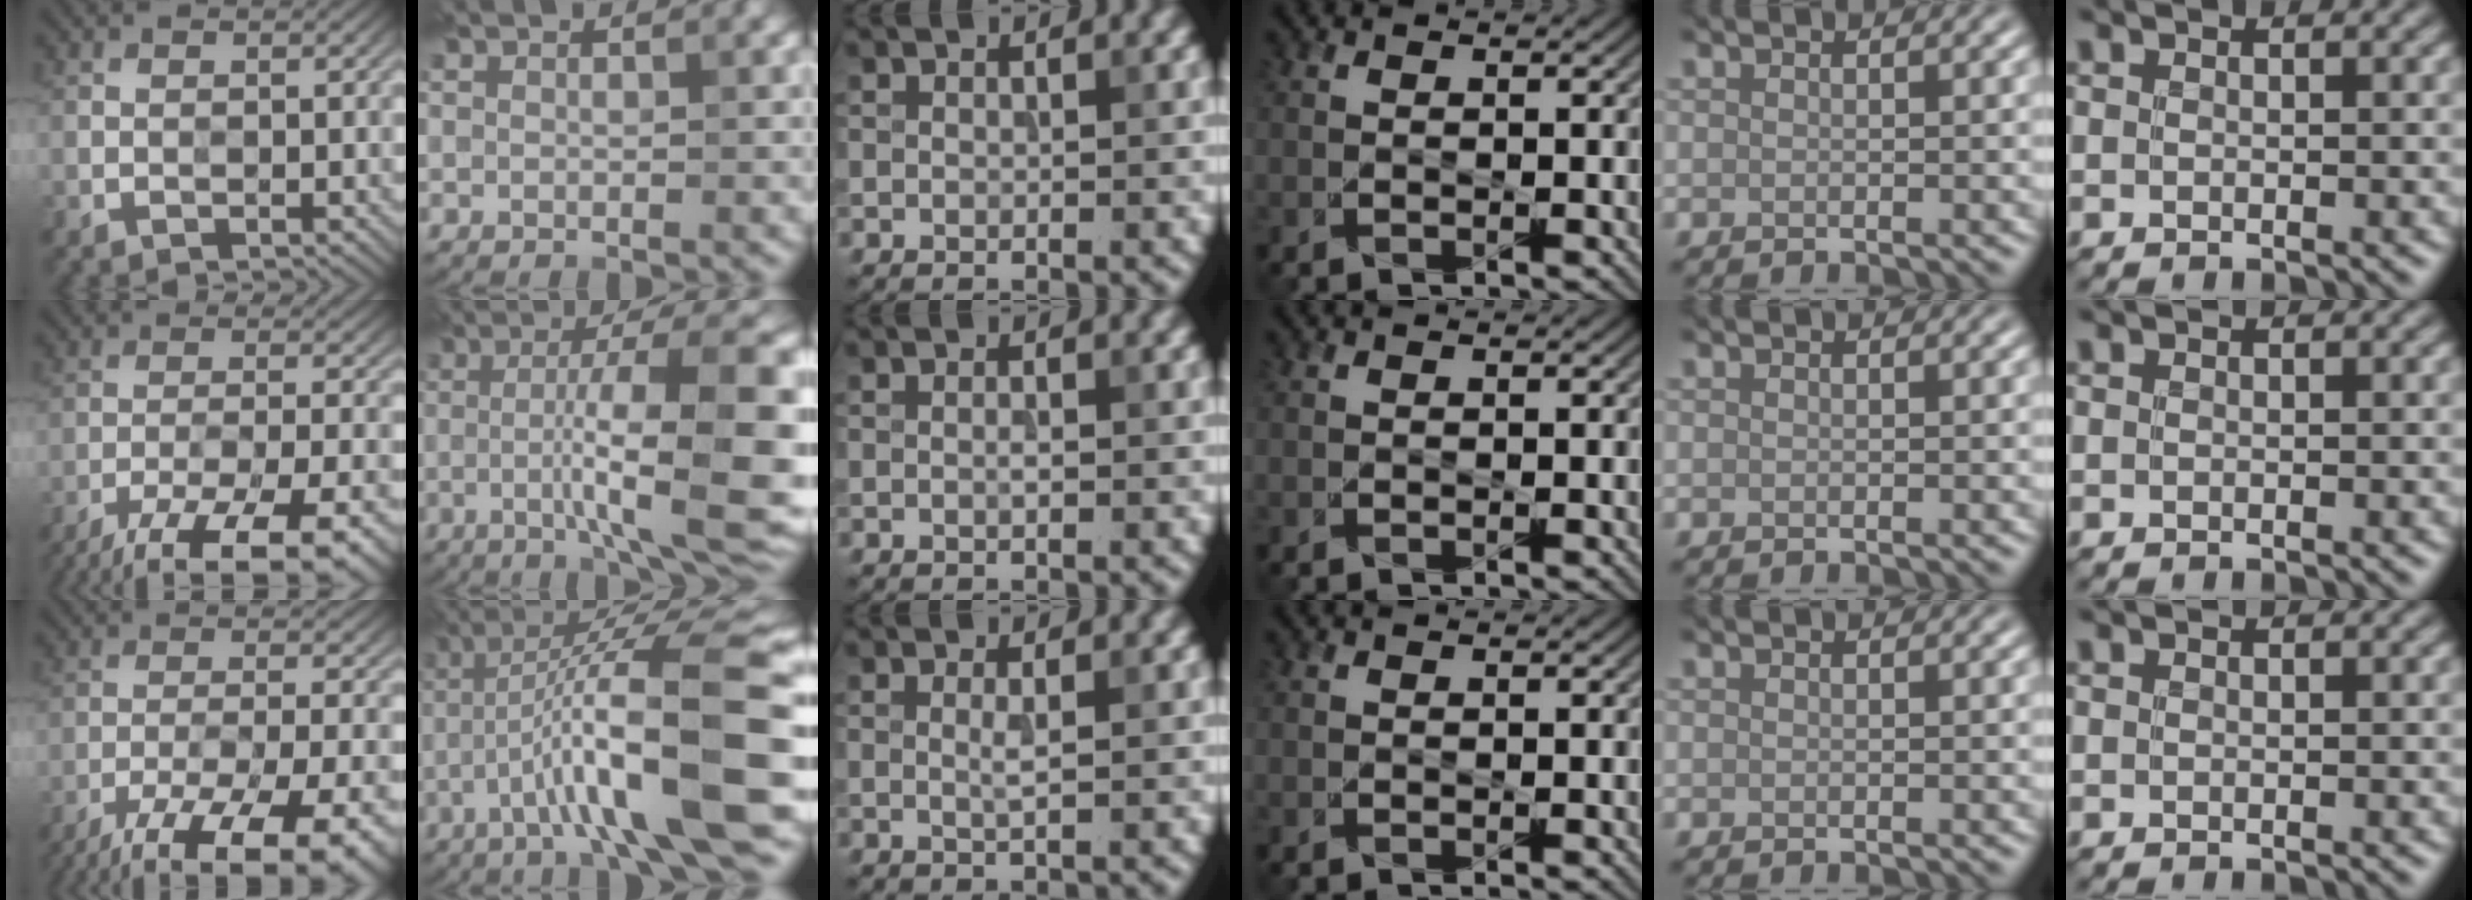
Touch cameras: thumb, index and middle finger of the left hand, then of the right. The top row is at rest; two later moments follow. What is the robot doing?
{"motion": "wipe", "object": "measuring cup"}